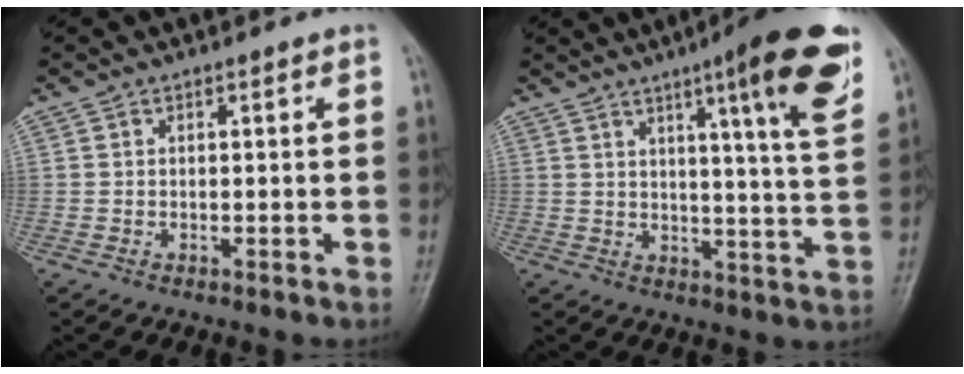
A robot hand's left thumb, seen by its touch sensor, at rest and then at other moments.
{"total": 21.5, "force": [11.8, 3.0, 17.7], "torque": [-0.220, -0.048, 0.169]}